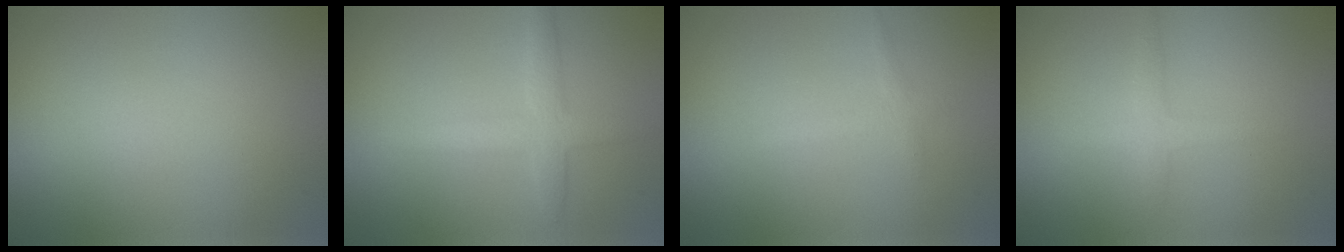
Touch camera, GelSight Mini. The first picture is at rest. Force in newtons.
{"total": 2.9, "press": 2.9, "slide": 0.1}
{"total": 1.0, "press": 1.0, "slide": 0.1}
{"total": 1.6, "press": 1.6, "slide": 0.1}